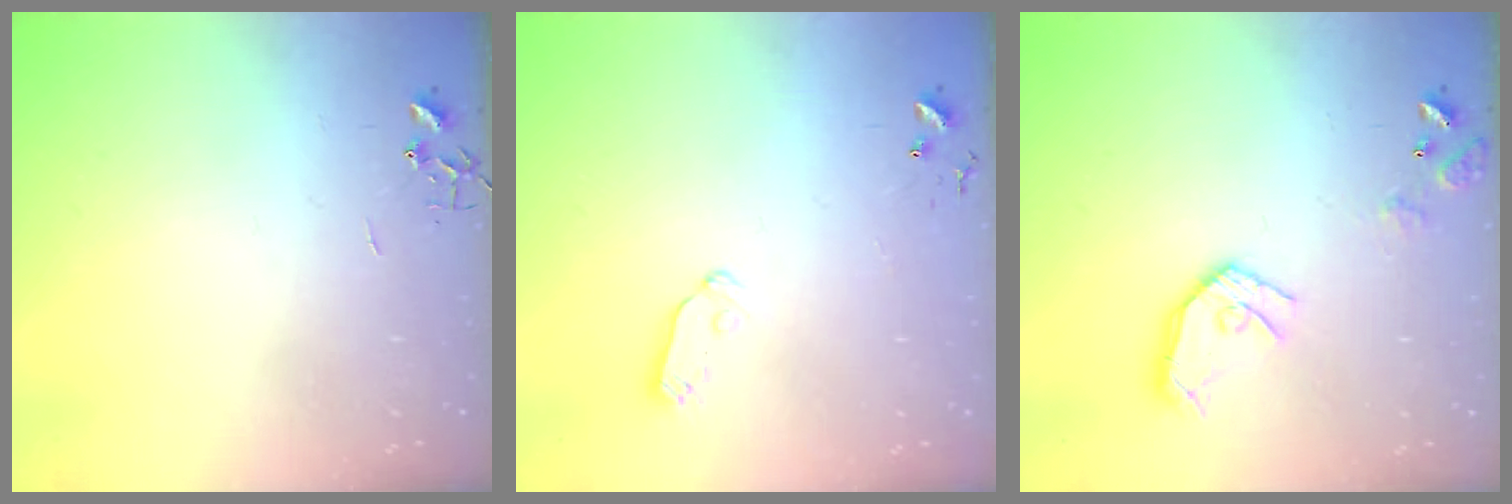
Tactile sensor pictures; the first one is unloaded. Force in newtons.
{"total": 6.0, "press": 6.0, "slide": 0.5}
{"total": 12.7, "press": 12.6, "slide": 1.6}